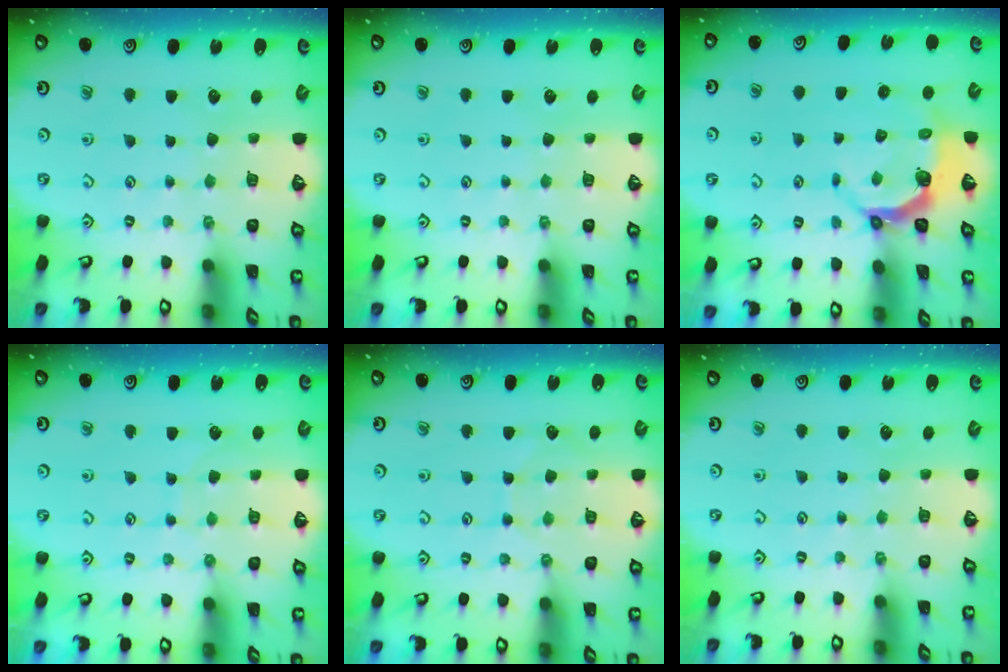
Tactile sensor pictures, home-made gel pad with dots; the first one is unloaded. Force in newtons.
{"total": 0.0}
{"total": 4.7, "press": 3.6, "slide": 3.0}
{"total": 6.2, "press": 6.1, "slide": 0.6}
{"total": 4.5, "press": 4.5, "slide": 0.5}
{"total": 0.0}